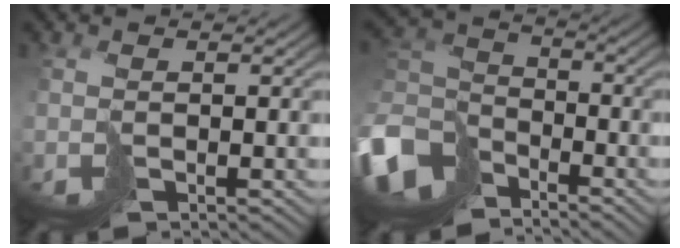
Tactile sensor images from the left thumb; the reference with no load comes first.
{"total": 11.1, "force": [-6.5, 7.3, 5.3], "torque": [-0.165, -0.022, -0.131]}